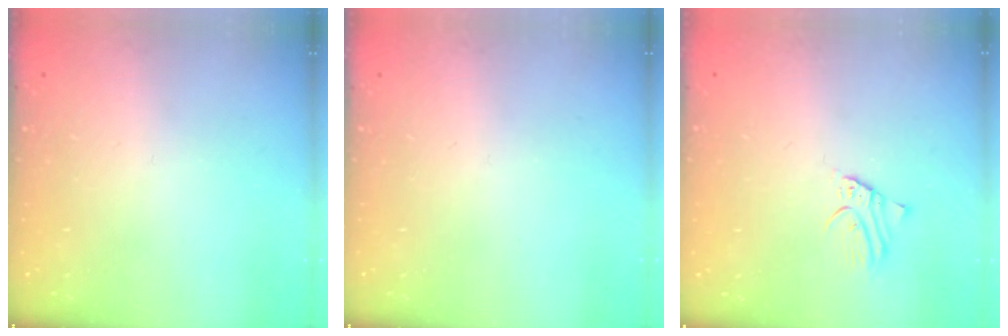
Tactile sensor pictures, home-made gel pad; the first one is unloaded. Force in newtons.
{"total": 0.0}
{"total": 2.7, "press": 2.7, "slide": 0.3}